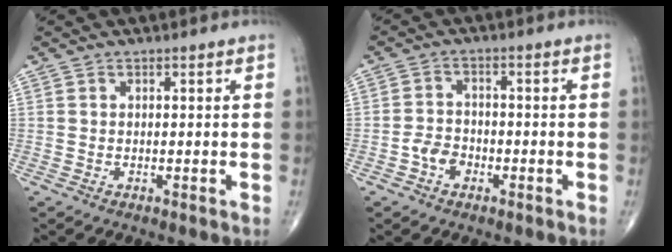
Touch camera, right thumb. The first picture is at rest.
{"total": 3.7, "force": [-1.7, 2.6, 1.9], "torque": [-0.022, 0.017, -0.034]}